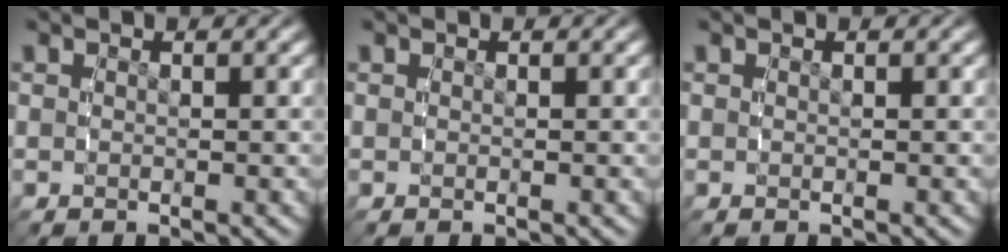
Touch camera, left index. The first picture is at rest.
{"total": 0.0}
{"total": 0.0}